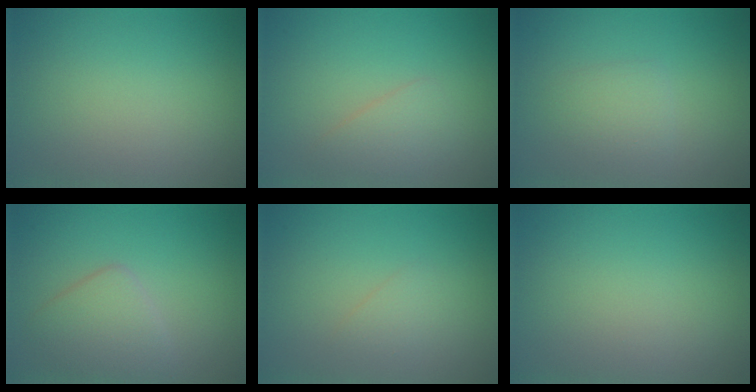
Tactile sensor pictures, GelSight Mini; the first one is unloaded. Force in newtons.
{"total": 1.7, "press": 1.7, "slide": 0.1}
{"total": 1.6, "press": 1.6, "slide": 0.1}
{"total": 3.1, "press": 3.1, "slide": 0.4}
{"total": 1.0, "press": 1.0, "slide": 0.1}
{"total": 0.0}